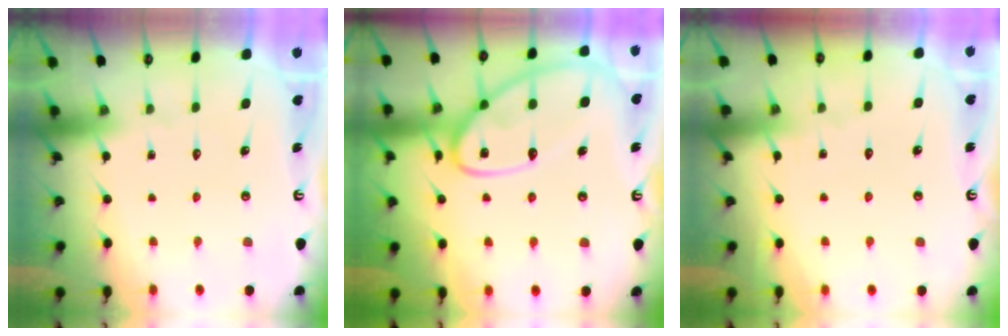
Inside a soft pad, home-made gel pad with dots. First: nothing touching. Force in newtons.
{"total": 19.4, "press": 19.3, "slide": 1.8}
{"total": 2.5, "press": 2.5, "slide": 0.4}